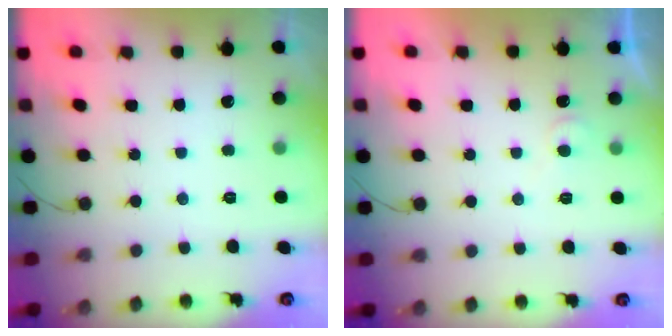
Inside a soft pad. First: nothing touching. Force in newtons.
{"total": 4.2, "press": 4.1, "slide": 0.4}